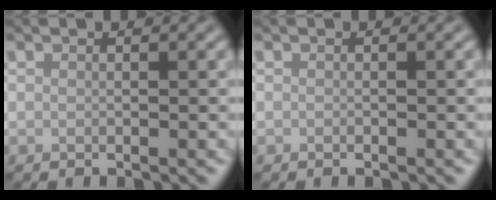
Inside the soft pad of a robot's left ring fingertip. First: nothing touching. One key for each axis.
{"total": 0.0}